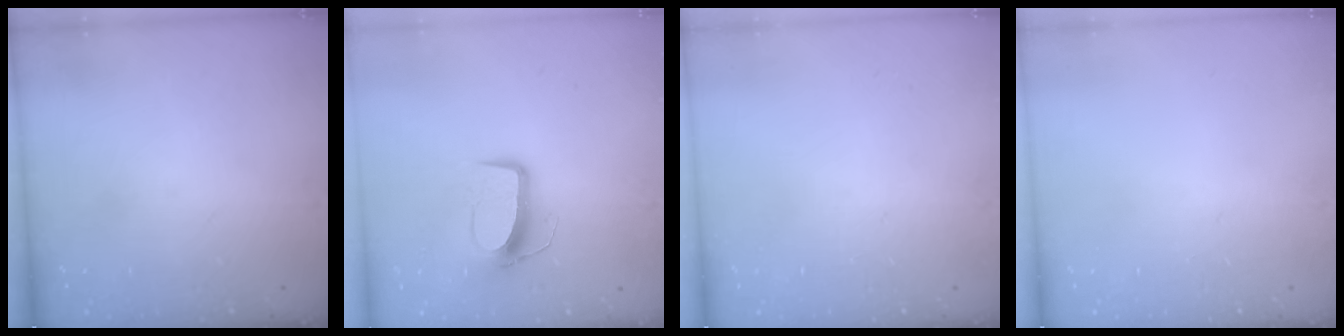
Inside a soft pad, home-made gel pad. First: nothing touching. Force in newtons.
{"total": 10.2, "press": 10.1, "slide": 0.5}
{"total": 0.0}
{"total": 0.0}